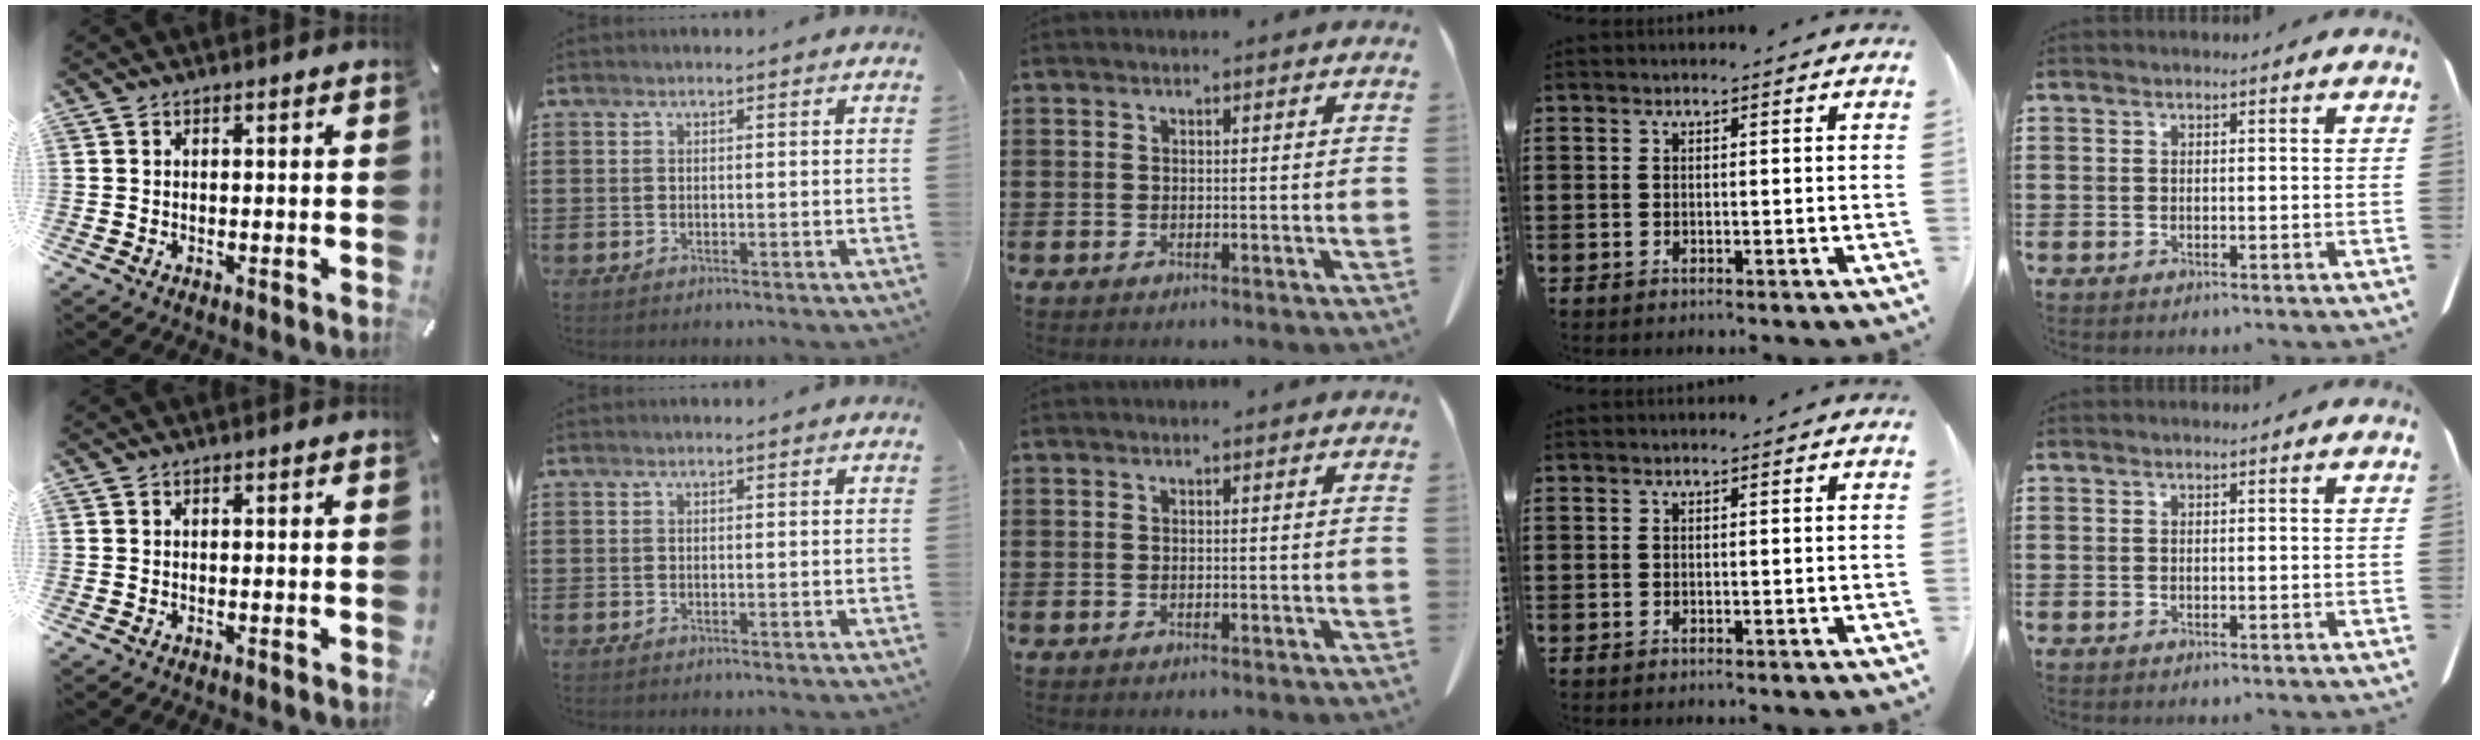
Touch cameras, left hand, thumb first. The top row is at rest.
{}